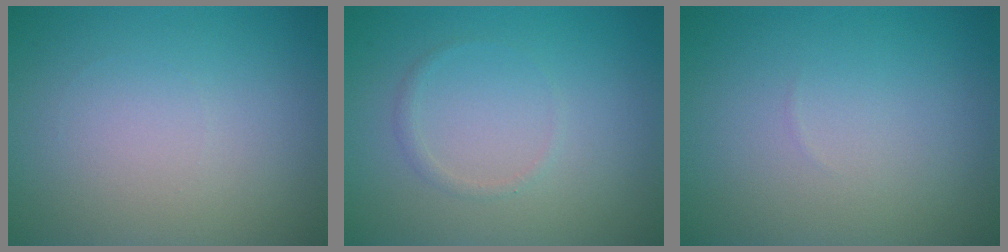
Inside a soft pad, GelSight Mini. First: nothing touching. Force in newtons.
{"total": 0.7, "press": 0.7, "slide": 0.0}
{"total": 0.0}